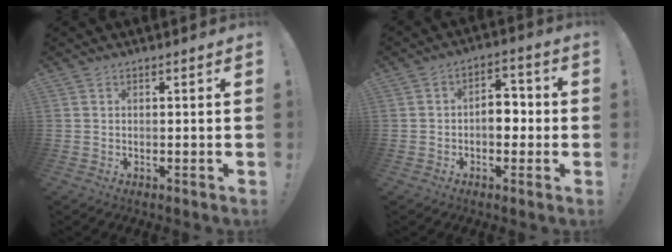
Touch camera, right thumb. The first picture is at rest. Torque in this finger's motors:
{"motor_torque": [0.97, 1.08, 0.42, -0.45, -0.01]}